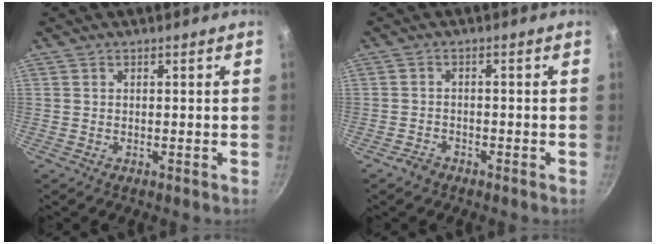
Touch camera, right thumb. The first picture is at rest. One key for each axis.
{"total": 2.1, "fx": -1.7, "fy": 1.1, "fz": 0.7, "tx": -0.014, "ty": 0.021, "tz": -0.029}